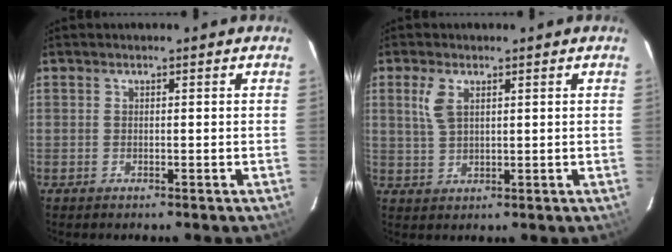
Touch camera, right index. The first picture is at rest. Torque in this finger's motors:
{"motor_torque": [0.15, 0.24, 0.31, 0.06]}